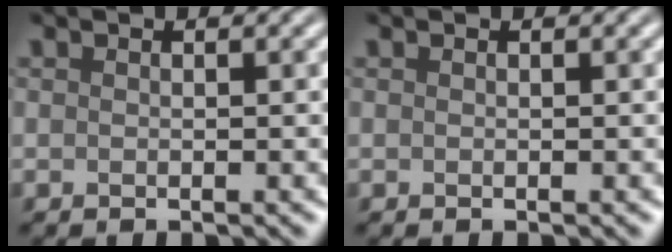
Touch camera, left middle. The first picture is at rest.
{"total": 0.0}